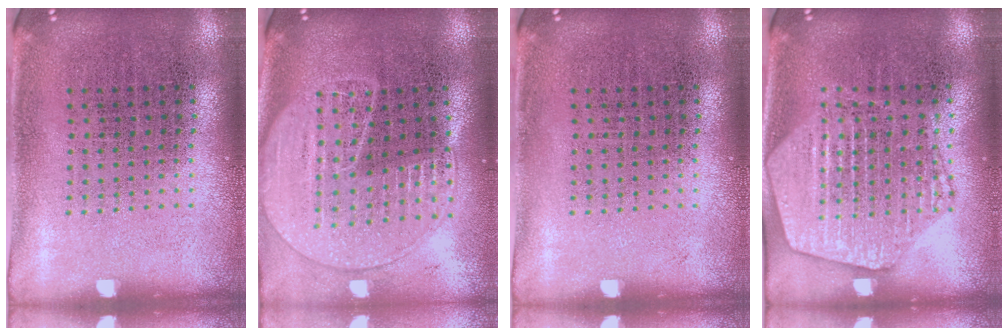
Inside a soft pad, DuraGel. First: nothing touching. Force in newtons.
{"total": 2.0, "press": 1.8, "slide": 0.8}
{"total": 0.0}
{"total": 2.0, "press": 2.0, "slide": 0.2}